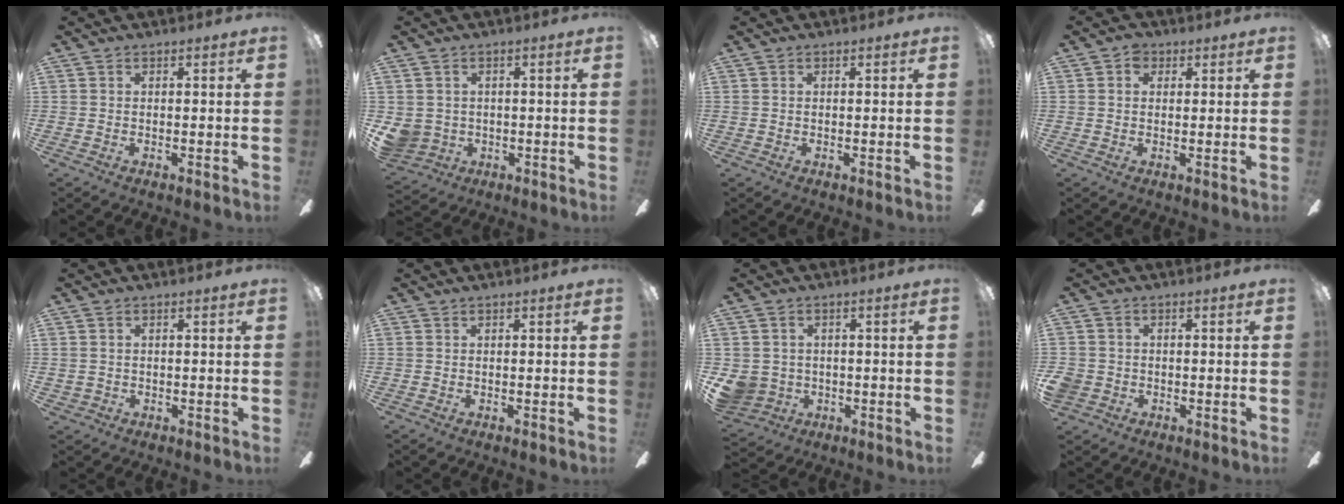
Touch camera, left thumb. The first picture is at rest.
{"total": 5.3, "force": [-0.5, 5.1, 1.3], "torque": [-0.046, 0.003, -0.009]}
{"total": 0.0}
{"total": 3.0, "force": [0.9, 2.3, 1.6], "torque": [-0.024, 0.006, 0.016]}
{"total": 0.9, "force": [-0.2, 0.9, 0.1], "torque": [-0.003, 0.004, -0.008]}
{"total": 0.0}
{"total": 6.2, "force": [-1.0, 5.8, 1.7], "torque": [-0.052, 0.002, -0.018]}
{"total": 2.9, "force": [-1.1, 2.5, 0.9], "torque": [-0.019, 0.007, -0.023]}